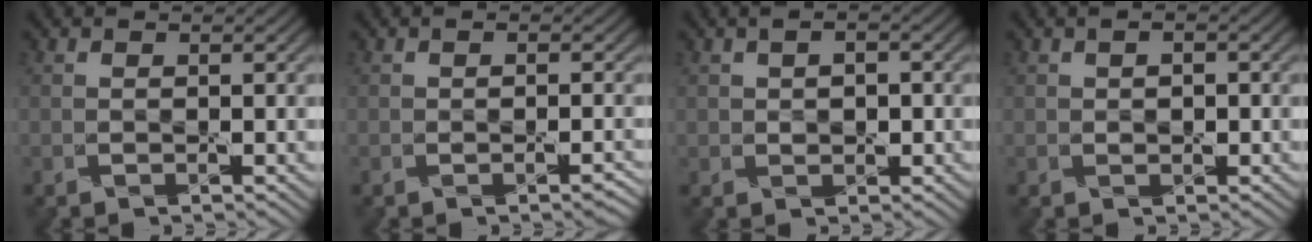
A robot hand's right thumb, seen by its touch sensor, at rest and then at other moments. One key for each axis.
{"total": 1.2, "fx": -0.8, "fy": 0.5, "fz": 0.8, "tx": -0.008, "ty": 0.006, "tz": -0.009}
{"total": 2.4, "fx": 0.3, "fy": 1.9, "fz": 1.4, "tx": -0.023, "ty": 0.006, "tz": 0.000}
{"total": 1.4, "fx": 0.1, "fy": 1.1, "fz": 0.8, "tx": -0.014, "ty": 0.002, "tz": 0.002}